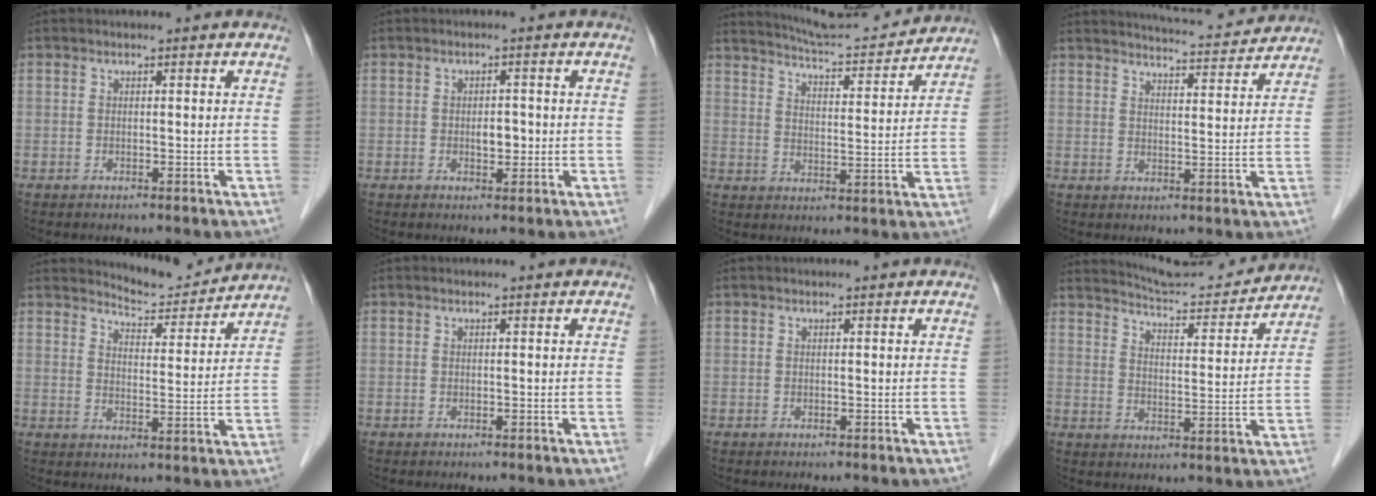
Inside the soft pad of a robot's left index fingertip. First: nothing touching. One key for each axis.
{"total": 2.4, "fx": -0.3, "fy": 1.3, "fz": 2.0, "tx": -0.030, "ty": 0.002, "tz": -0.002}
{"total": 13.1, "fx": 12.7, "fy": 0.3, "fz": 3.2, "tx": -0.057, "ty": 0.006, "tz": 0.183}
{"total": 10.6, "fx": 10.3, "fy": 0.6, "fz": 2.3, "tx": -0.037, "ty": 0.008, "tz": 0.133}
{"total": 7.0, "fx": 7.0, "fy": 0.1, "fz": -0.4, "tx": -0.005, "ty": -0.011, "tz": 0.102}
{"total": 0.0}
{"total": 0.0}
{"total": 12.5, "fx": 12.3, "fy": 0.5, "fz": 2.2, "tx": -0.038, "ty": 0.000, "tz": 0.175}